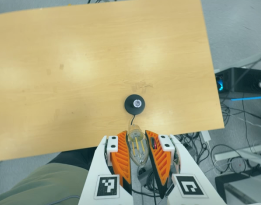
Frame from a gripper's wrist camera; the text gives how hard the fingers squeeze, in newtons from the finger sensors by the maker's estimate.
{"total": 21.8, "left": 24.3, "right": 19.3}